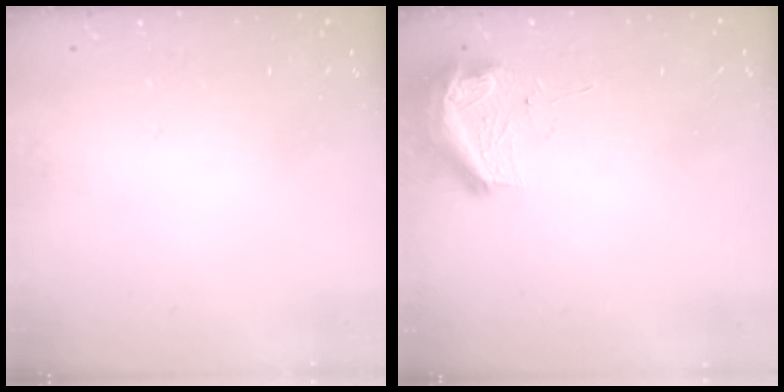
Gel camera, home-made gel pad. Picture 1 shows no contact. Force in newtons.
{"total": 9.0, "press": 8.9, "slide": 1.1}